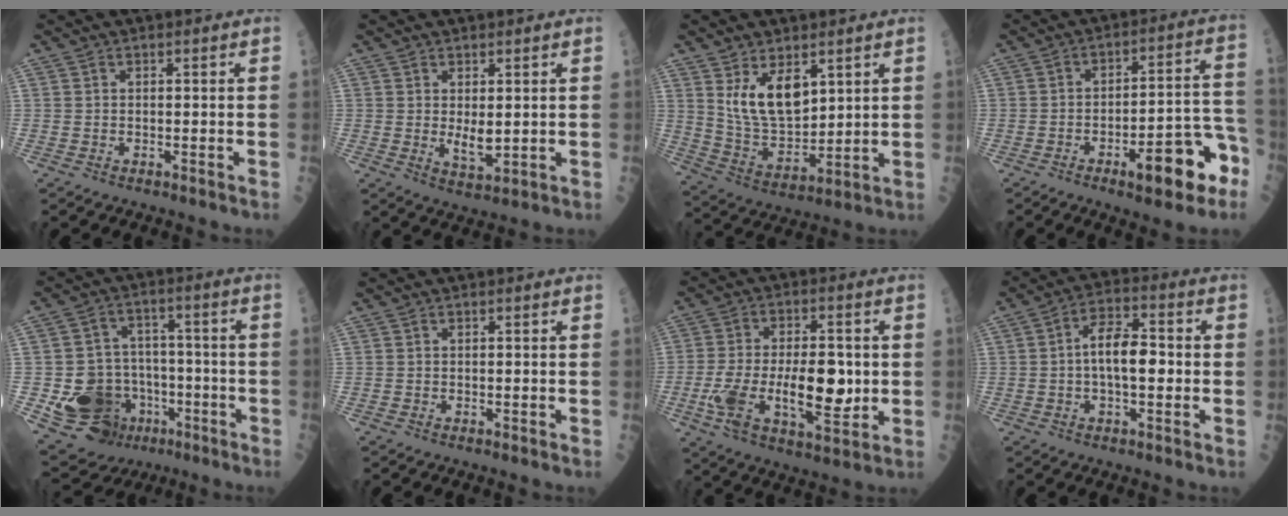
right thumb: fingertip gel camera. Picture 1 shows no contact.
{"total": 3.9, "force": [0.5, 1.8, 3.4], "torque": [-0.049, -0.013, 0.016]}
{"total": 10.9, "force": [4.8, 5.8, 7.9], "torque": [-0.118, -0.034, 0.106]}
{"total": 14.3, "force": [-6.7, 4.6, 11.7], "torque": [-0.140, 0.052, -0.088]}
{"total": 16.2, "force": [-5.6, 13.1, 7.7], "torque": [-0.095, 0.044, -0.074]}
{"total": 0.0}
{"total": 17.2, "force": [-2.0, 7.8, 15.2], "torque": [-0.265, 0.003, -0.028]}
{"total": 9.2, "force": [-0.4, 4.2, 8.1], "torque": [-0.131, 0.024, -0.013]}